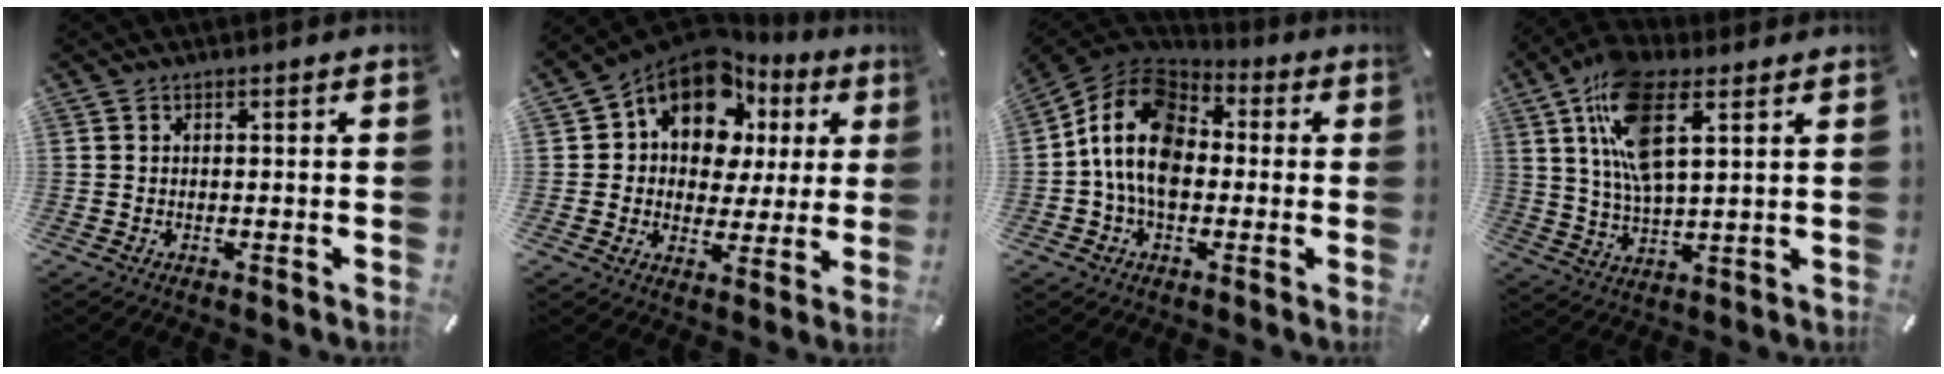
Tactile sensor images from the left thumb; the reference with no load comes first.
{"total": 14.0, "force": [8.0, 9.4, 6.7], "torque": [-0.134, -0.046, 0.148]}
{"total": 13.8, "force": [-1.7, 10.3, 9.0], "torque": [-0.192, 0.023, -0.037]}
{"total": 14.8, "force": [6.7, 6.1, 11.7], "torque": [-0.253, -0.012, 0.117]}